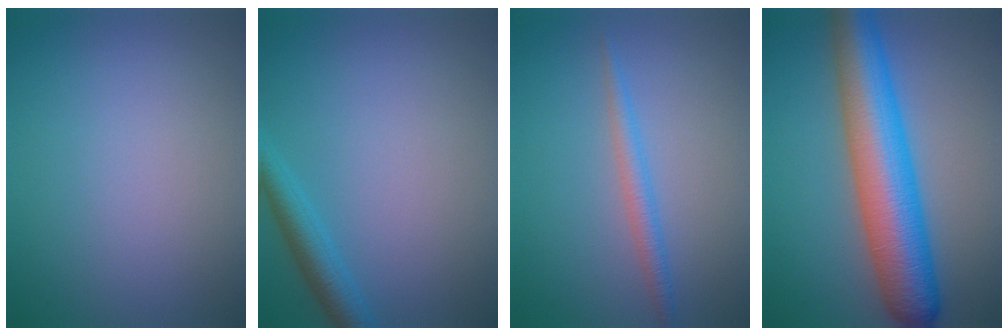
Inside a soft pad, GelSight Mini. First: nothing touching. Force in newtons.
{"total": 2.7, "press": 2.7, "slide": 0.2}
{"total": 1.9, "press": 1.9, "slide": 0.0}
{"total": 9.6, "press": 9.6, "slide": 0.2}